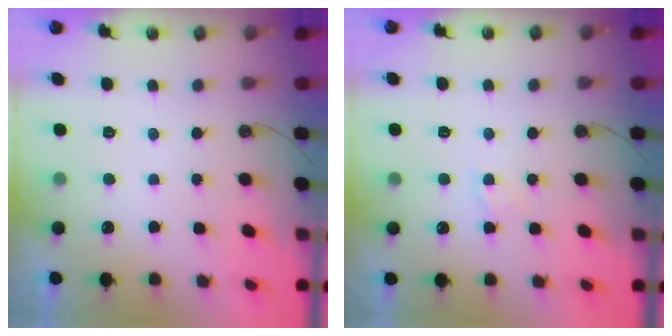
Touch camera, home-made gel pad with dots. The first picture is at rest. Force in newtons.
{"total": 2.8, "press": 2.8, "slide": 0.4}